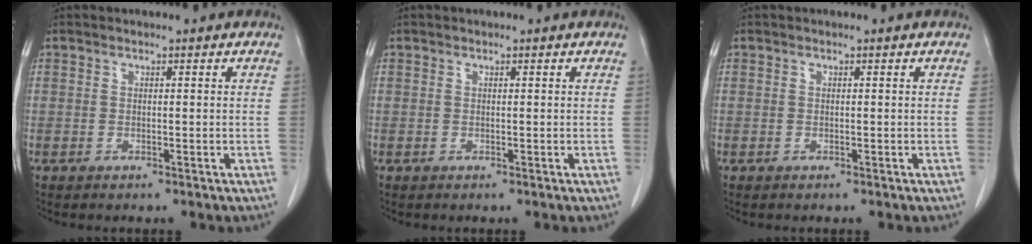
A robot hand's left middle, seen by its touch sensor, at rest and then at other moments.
{"total": 0.0}
{"total": 0.0}